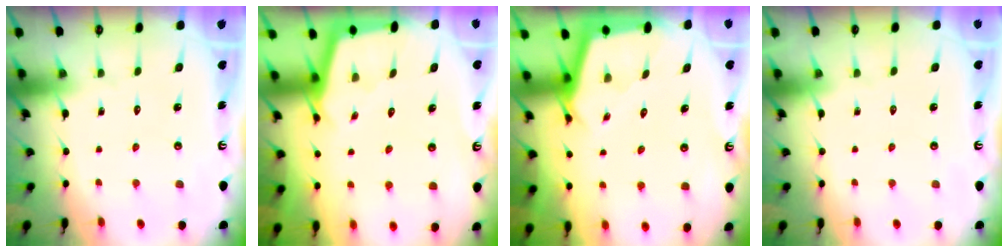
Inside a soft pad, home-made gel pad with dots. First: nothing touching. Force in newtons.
{"total": 2.5, "press": 2.5, "slide": 0.2}
{"total": 2.5, "press": 2.5, "slide": 0.1}
{"total": 0.0}